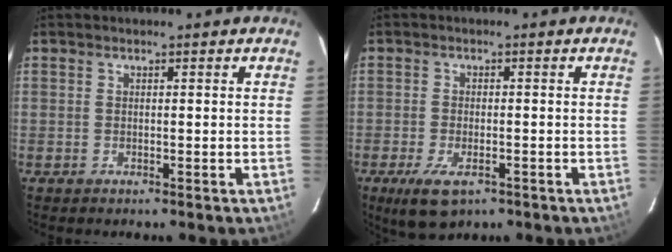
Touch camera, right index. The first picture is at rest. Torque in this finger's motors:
{"motor_torque": [0.50, -0.44, 0.28, 0.03]}